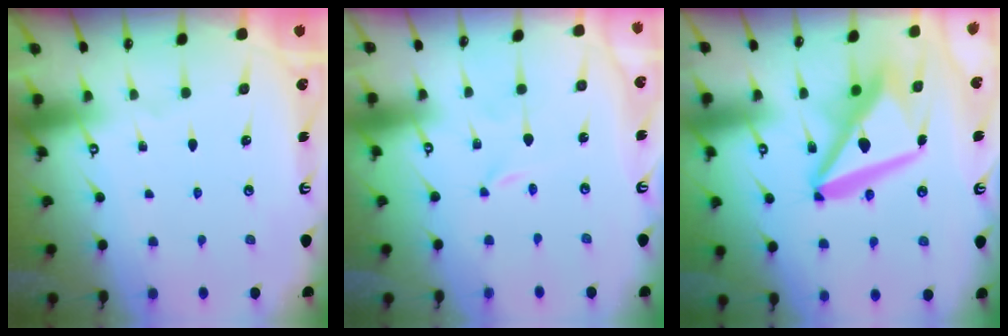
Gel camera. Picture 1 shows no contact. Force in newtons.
{"total": 0.0}
{"total": 15.5, "press": 15.4, "slide": 1.9}